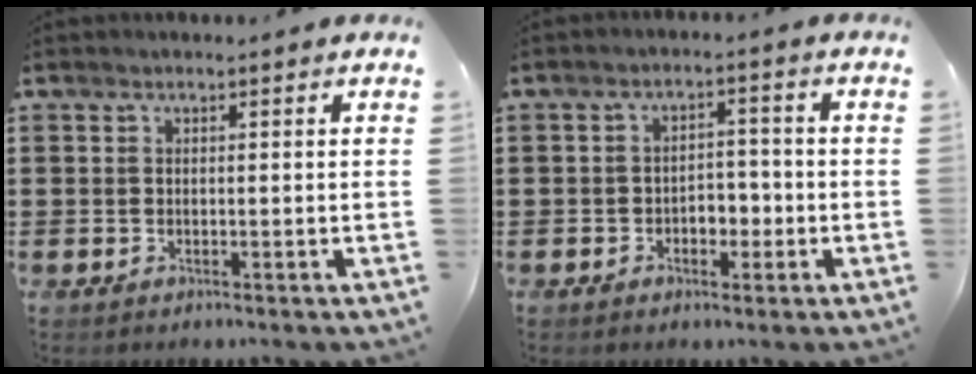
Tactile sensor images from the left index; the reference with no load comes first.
{"total": 3.4, "force": [-1.3, 2.4, 2.0], "torque": [-0.036, 0.001, -0.031]}